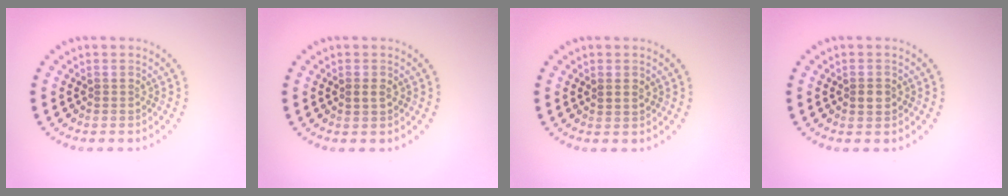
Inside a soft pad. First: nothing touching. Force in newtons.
{"total": 1.1, "press": 1.1, "slide": 0.1}
{"total": 1.1, "press": 1.0, "slide": 0.5}
{"total": 1.1, "press": 1.1, "slide": 0.2}